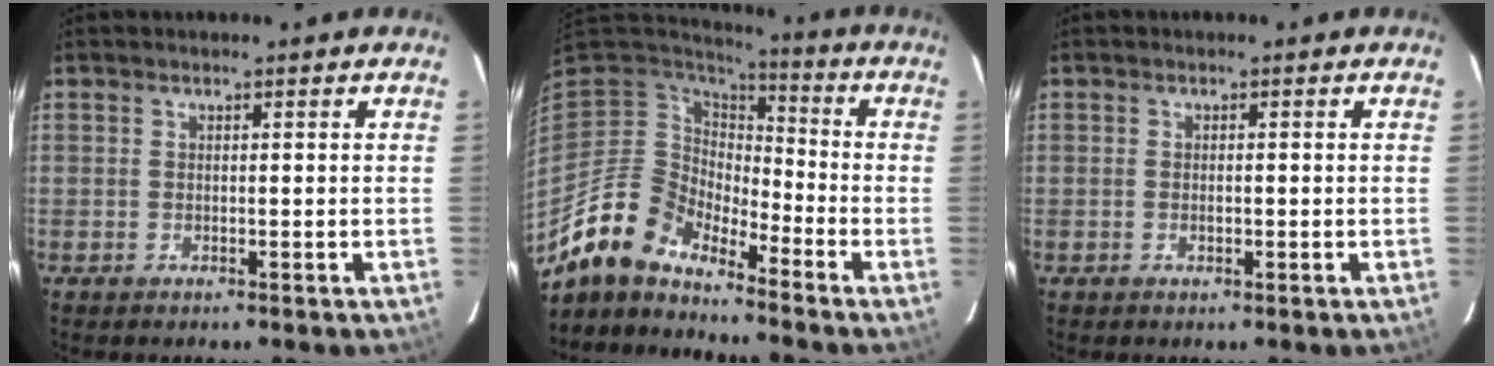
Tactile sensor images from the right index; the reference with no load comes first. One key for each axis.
{"total": 11.2, "fx": -10.2, "fy": 3.9, "fz": 2.7, "tx": -0.059, "ty": 0.016, "tz": -0.201}
{"total": 1.1, "fx": -0.3, "fy": 0.6, "fz": 0.9, "tx": -0.015, "ty": 0.002, "tz": -0.005}